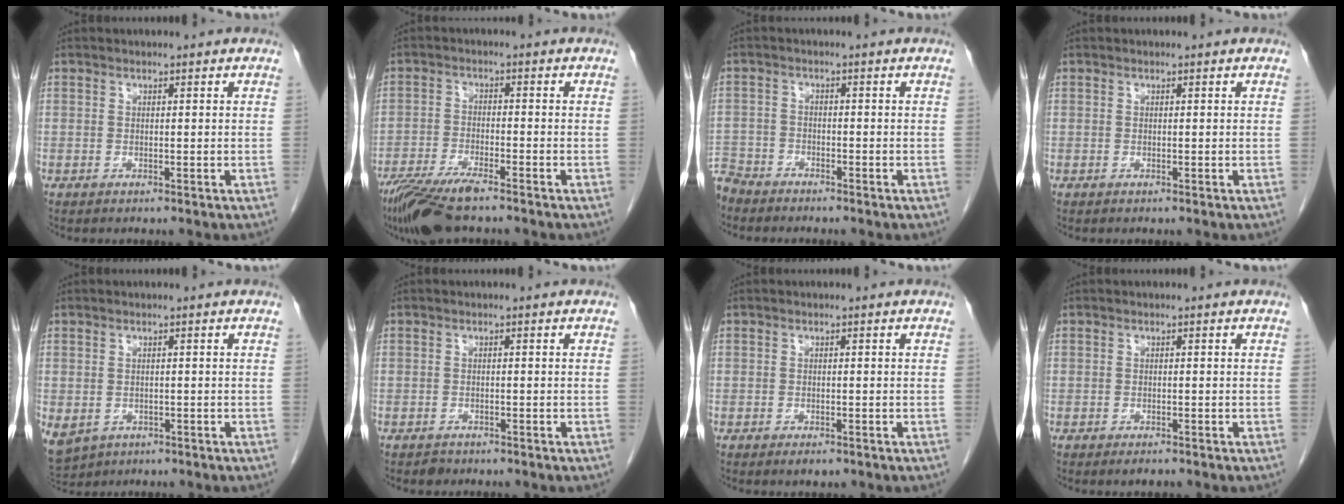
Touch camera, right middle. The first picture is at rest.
{"total": 9.0, "force": [-7.0, 1.1, 5.5], "torque": [-0.100, -0.023, -0.123]}
{"total": 5.4, "force": [-5.1, 1.8, 0.3], "torque": [-0.004, -0.010, -0.099]}
{"total": 0.0}
{"total": 10.4, "force": [-4.0, 8.5, 4.4], "torque": [-0.133, -0.015, -0.047]}
{"total": 0.9, "force": [-0.8, 0.5, 0.1], "torque": [-0.004, 0.000, -0.013]}
{"total": 1.4, "force": [-0.9, 0.7, 0.9], "torque": [-0.011, 0.000, -0.007]}
{"total": 1.2, "force": [-0.9, 0.4, 0.7], "torque": [-0.010, -0.001, -0.009]}